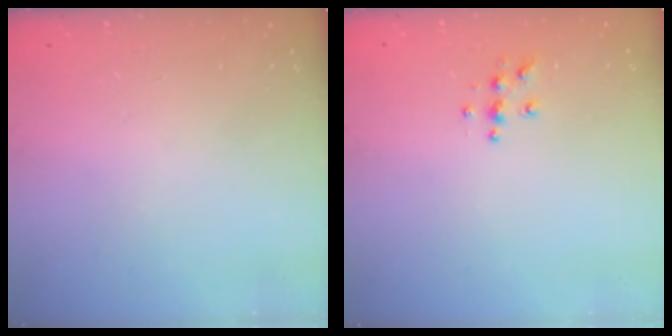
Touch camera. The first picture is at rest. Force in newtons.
{"total": 4.9, "press": 4.9, "slide": 0.2}